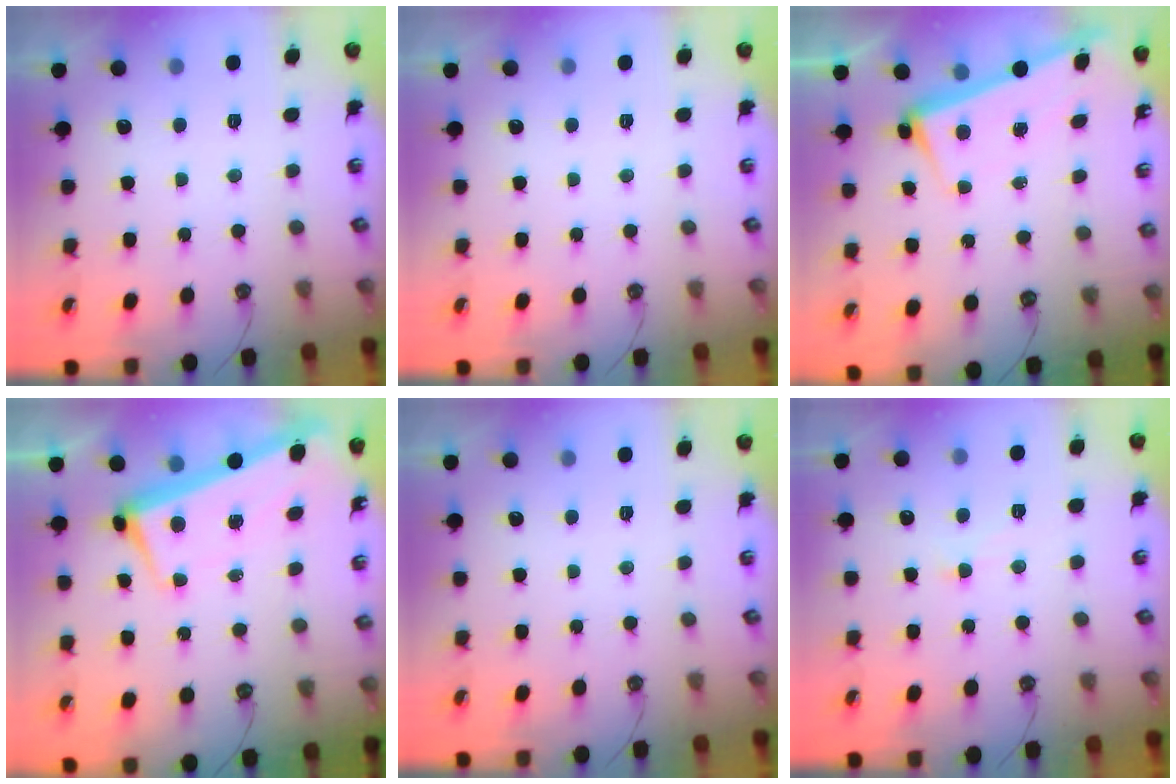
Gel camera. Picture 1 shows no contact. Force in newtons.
{"total": 0.0}
{"total": 2.5, "press": 2.2, "slide": 1.0}
{"total": 1.3, "press": 0.3, "slide": 1.3}
{"total": 0.0}
{"total": 1.3, "press": 1.2, "slide": 0.5}